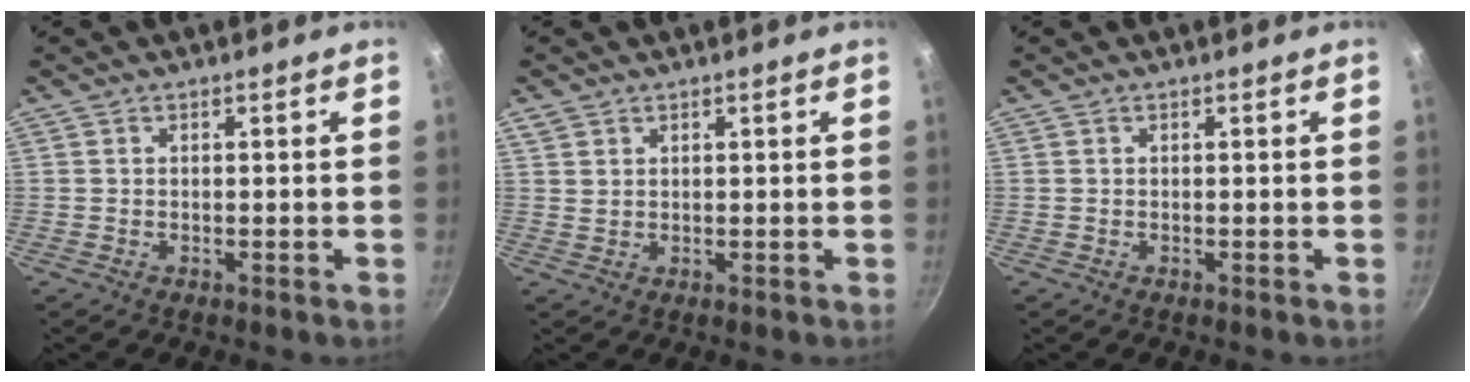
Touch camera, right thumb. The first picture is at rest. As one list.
[{"total": 1.9, "force": [1.2, 1.3, 0.6], "torque": [-0.006, -0.002, 0.022]}, {"total": 0.0}]